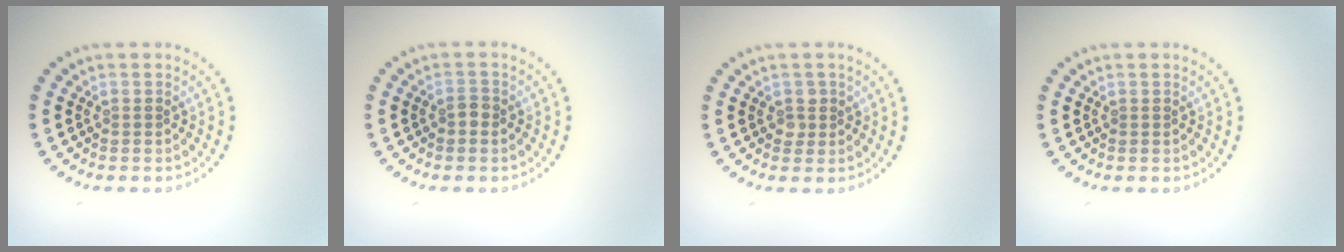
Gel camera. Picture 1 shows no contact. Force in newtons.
{"total": 0.8, "press": 0.7, "slide": 0.2}
{"total": 1.1, "press": 1.1, "slide": 0.4}
{"total": 0.0}